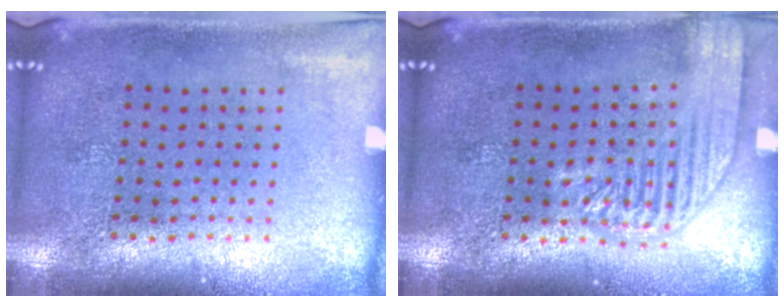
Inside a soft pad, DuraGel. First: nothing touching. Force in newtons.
{"total": 1.9, "press": 1.8, "slide": 0.2}